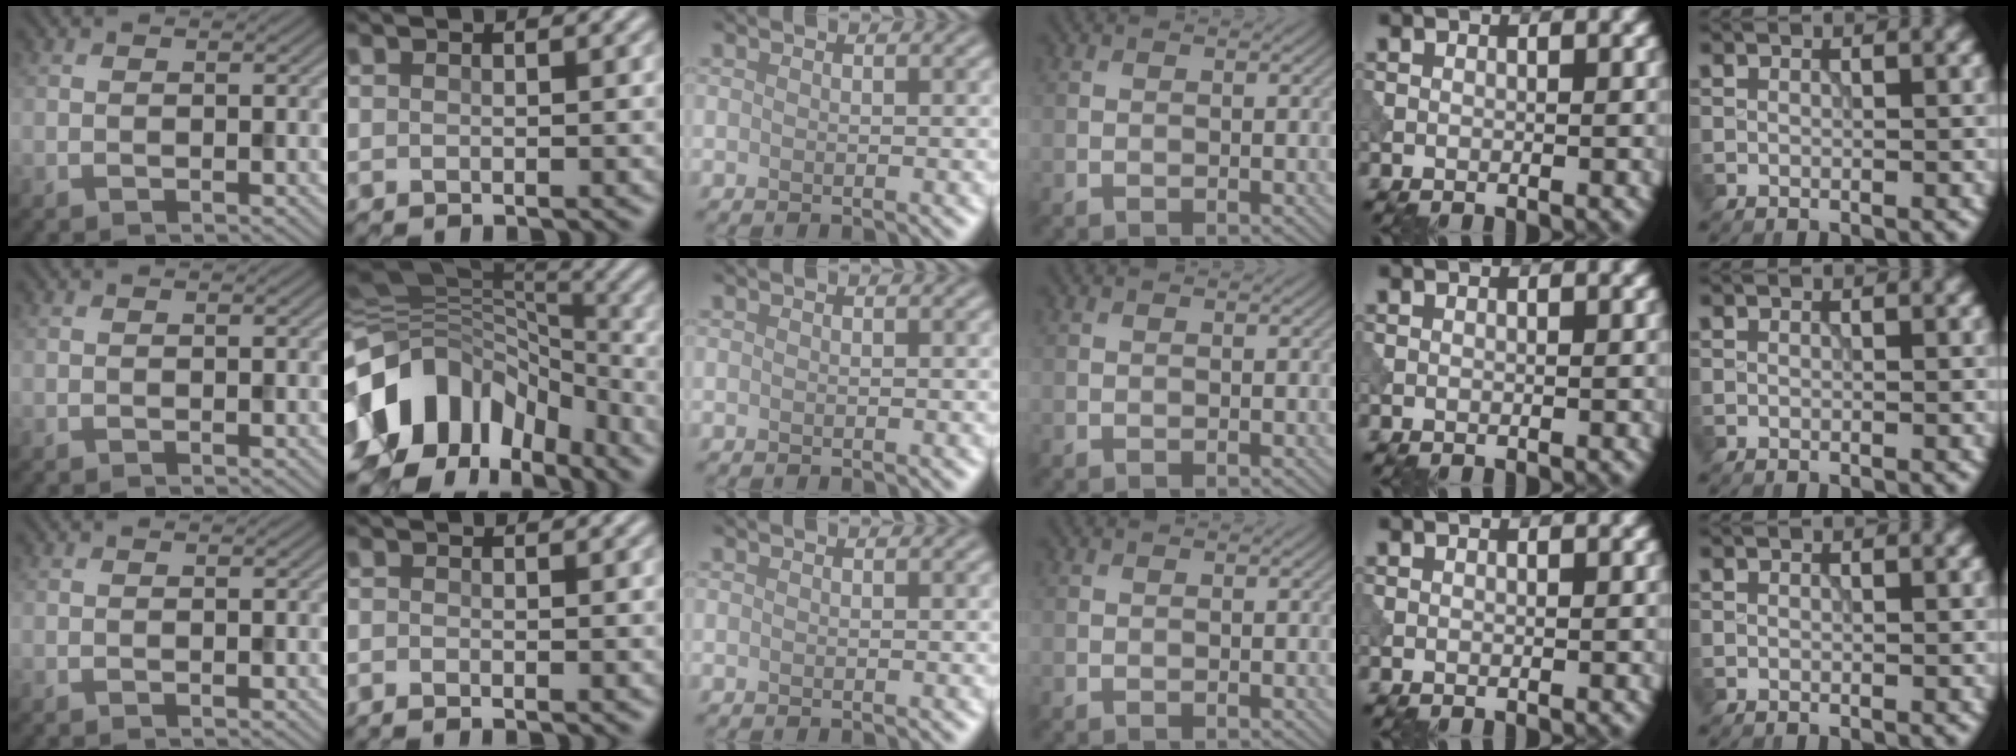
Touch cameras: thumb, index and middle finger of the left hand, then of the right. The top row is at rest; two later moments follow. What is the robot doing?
{"motion": "press", "object": "tv remote"}